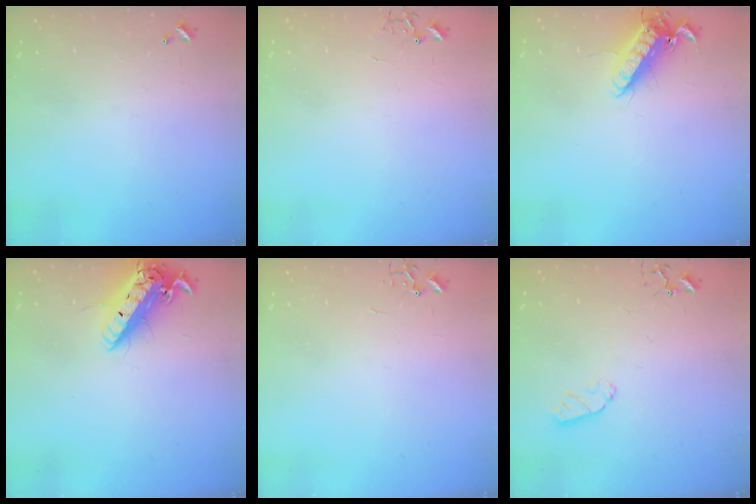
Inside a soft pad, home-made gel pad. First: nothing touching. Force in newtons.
{"total": 6.4, "press": 6.4, "slide": 0.6}
{"total": 12.8, "press": 12.7, "slide": 1.9}
{"total": 17.4, "press": 16.9, "slide": 4.1}
{"total": 0.0}
{"total": 6.2, "press": 6.2, "slide": 0.0}